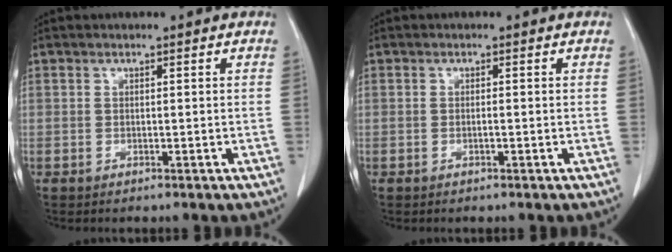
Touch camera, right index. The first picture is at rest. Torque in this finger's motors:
{"motor_torque": [-0.13, 0.10, -0.05, -0.01]}